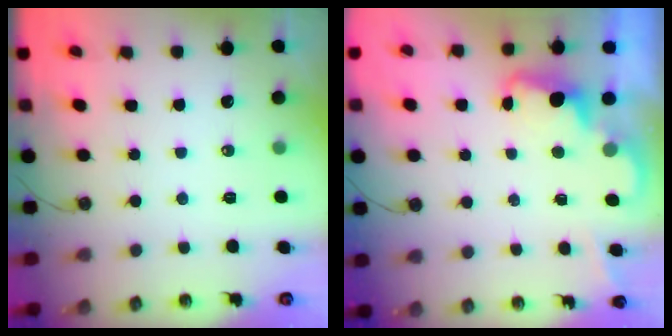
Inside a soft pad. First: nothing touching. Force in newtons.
{"total": 2.4, "press": 2.4, "slide": 0.5}